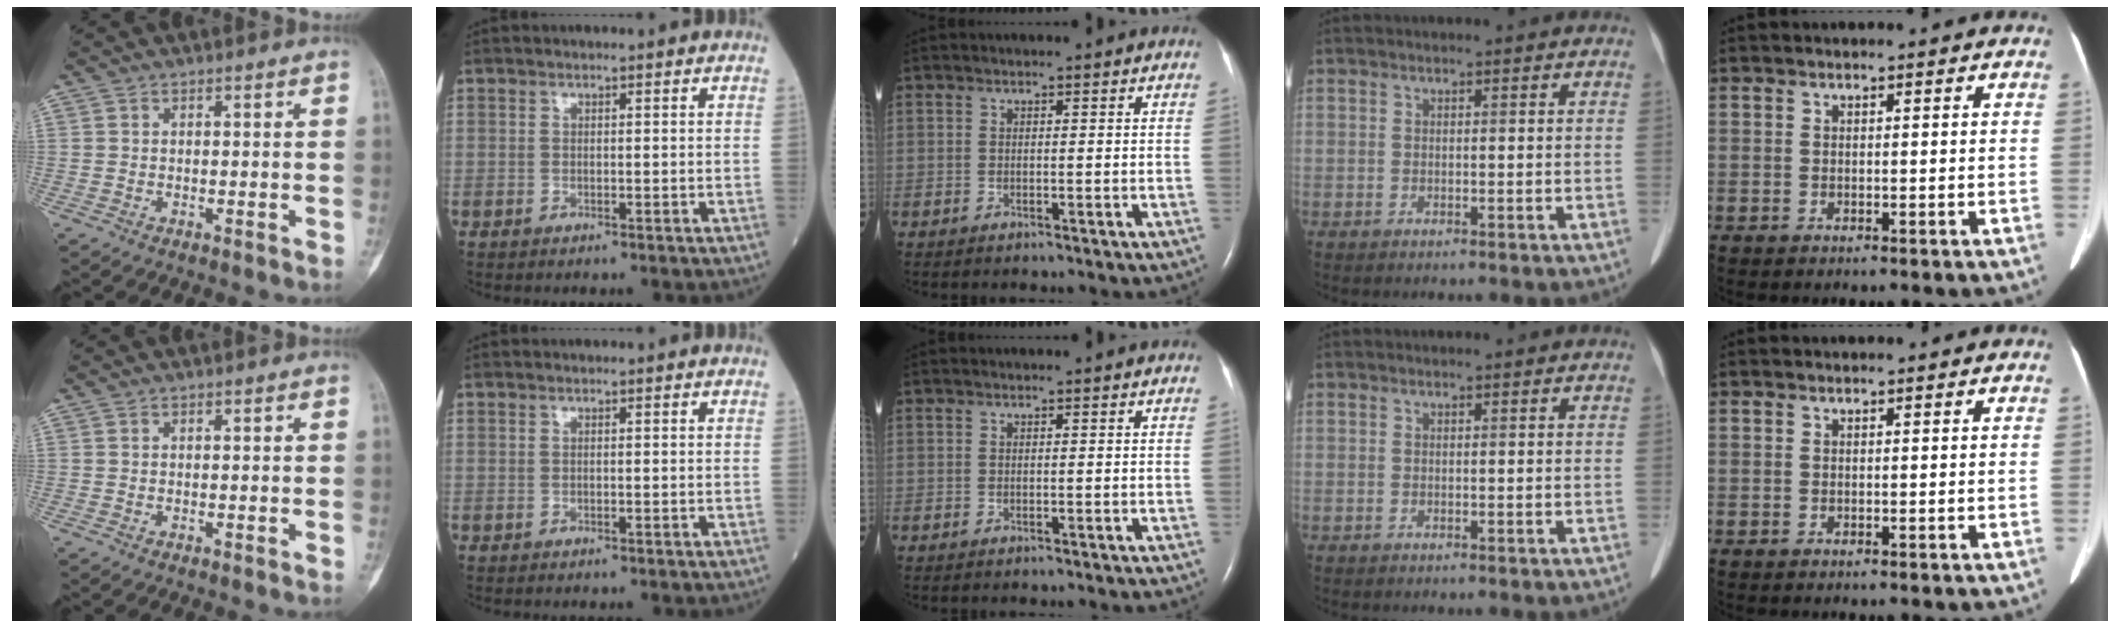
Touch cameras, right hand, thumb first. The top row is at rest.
{}